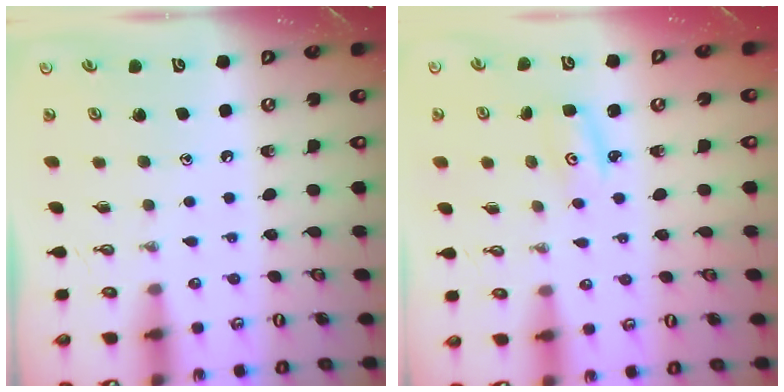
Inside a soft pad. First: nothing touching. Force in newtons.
{"total": 3.2, "press": 3.2, "slide": 0.3}